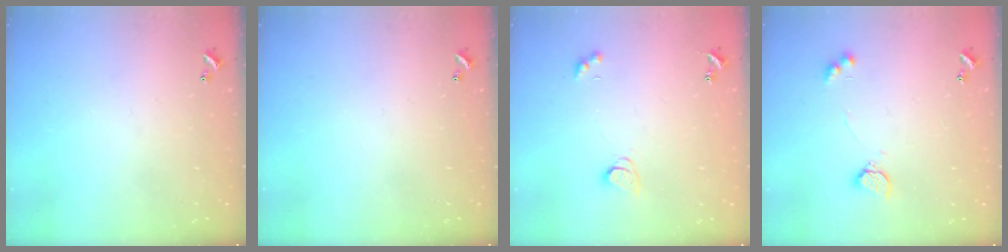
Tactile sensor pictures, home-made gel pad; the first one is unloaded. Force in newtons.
{"total": 0.0}
{"total": 1.9, "press": 1.9, "slide": 0.4}
{"total": 5.3, "press": 5.2, "slide": 0.8}